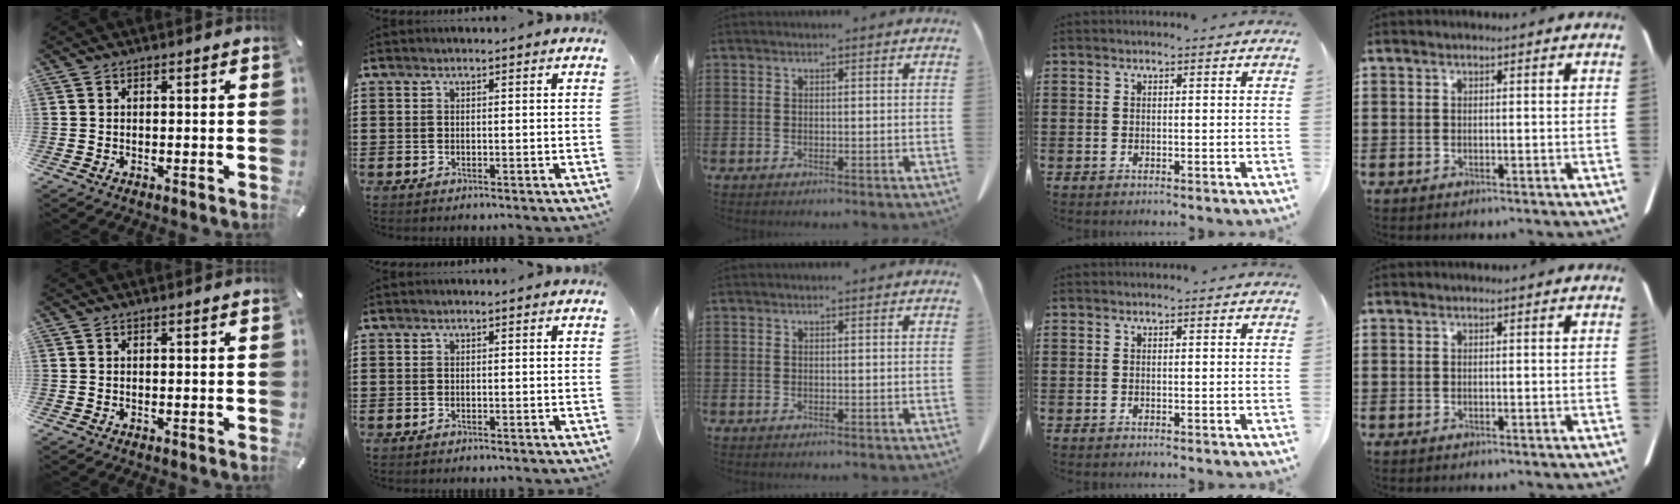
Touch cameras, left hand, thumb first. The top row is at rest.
{}